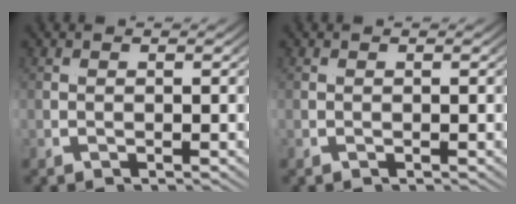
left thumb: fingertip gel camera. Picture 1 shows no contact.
{"total": 0.0}